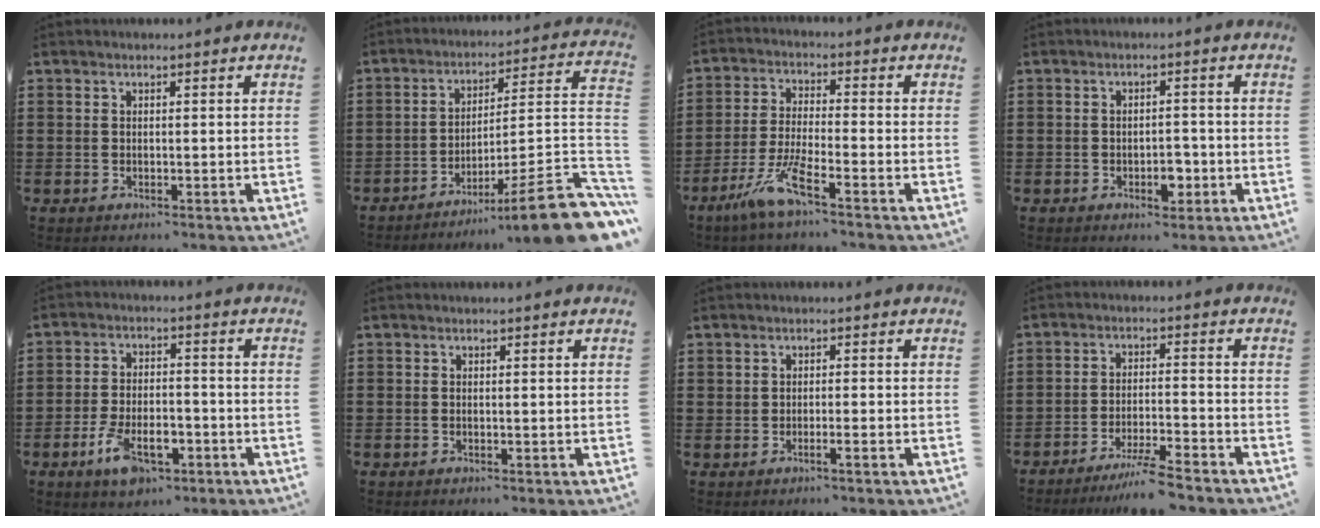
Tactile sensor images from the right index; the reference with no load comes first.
{"total": 12.0, "force": [-7.4, 0.3, 9.4], "torque": [-0.133, 0.006, -0.135]}
{"total": 7.3, "force": [-4.8, 0.3, 5.5], "torque": [-0.130, -0.020, -0.095]}
{"total": 3.8, "force": [-1.6, 1.9, 2.9], "torque": [-0.049, 0.004, -0.028]}
{"total": 7.2, "force": [-3.6, 3.4, 5.2], "torque": [-0.109, 0.005, -0.068]}
{"total": 0.0}
{"total": 1.0, "force": [-0.5, -0.2, 0.8], "torque": [-0.017, -0.008, -0.008]}
{"total": 5.8, "force": [-5.1, -0.6, 2.6], "torque": [-0.050, -0.015, -0.098]}